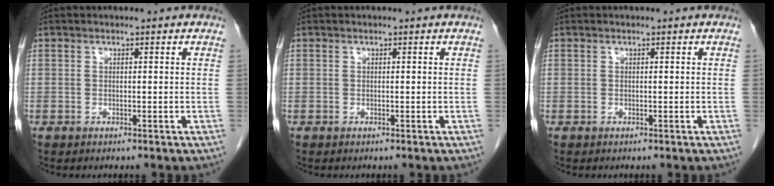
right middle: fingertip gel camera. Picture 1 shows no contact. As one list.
[{"total": 0.0}, {"total": 0.0}]